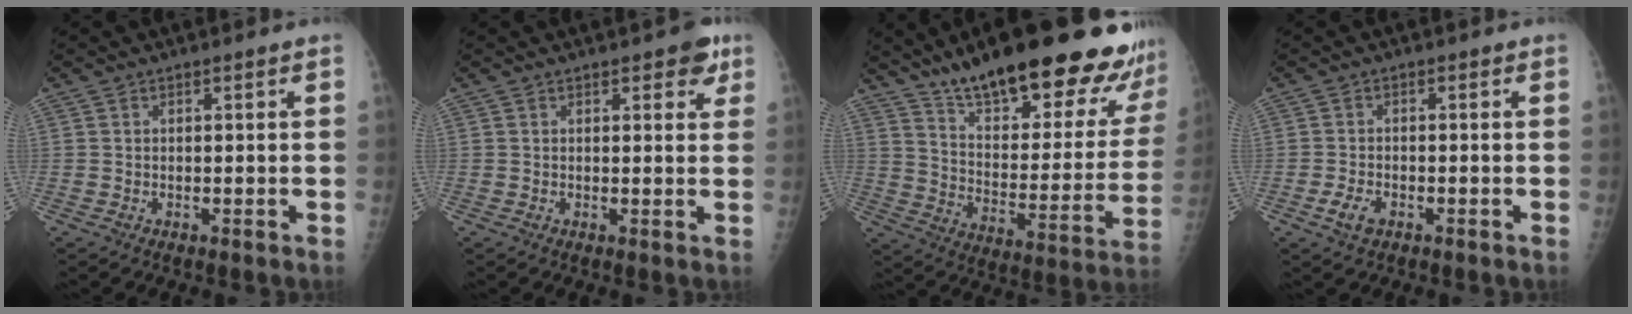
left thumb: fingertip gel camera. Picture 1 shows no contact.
{"total": 3.9, "force": [2.2, 1.9, 2.7], "torque": [-0.009, -0.005, 0.019]}
{"total": 31.0, "force": [23.9, 7.9, 18.2], "torque": [-0.228, -0.105, 0.340]}
{"total": 3.3, "force": [-1.6, 2.0, 2.1], "torque": [-0.040, 0.002, -0.029]}